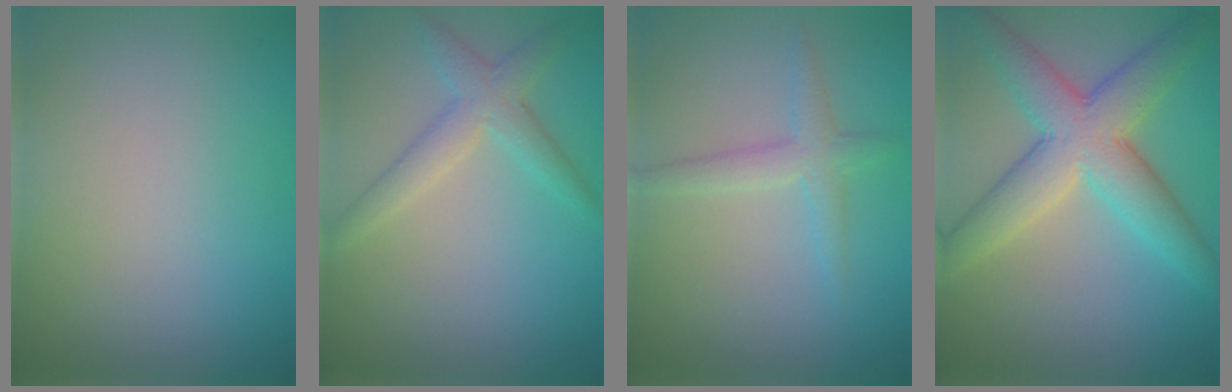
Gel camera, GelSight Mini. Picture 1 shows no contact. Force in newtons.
{"total": 2.9, "press": 2.9, "slide": 0.2}
{"total": 2.3, "press": 2.3, "slide": 0.1}
{"total": 7.4, "press": 7.3, "slide": 0.5}